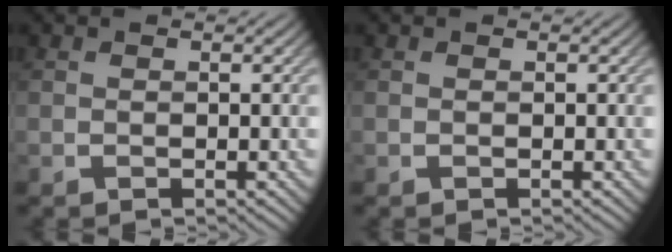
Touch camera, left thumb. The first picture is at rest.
{"total": 0.0}